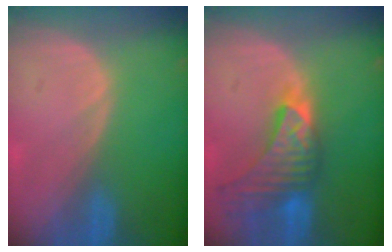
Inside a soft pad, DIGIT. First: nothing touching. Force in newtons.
{"total": 9.2, "press": 8.5, "slide": 3.7}